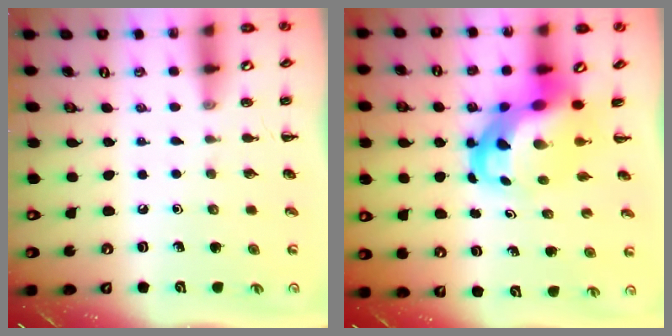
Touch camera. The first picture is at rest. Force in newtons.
{"total": 8.1, "press": 7.7, "slide": 2.3}